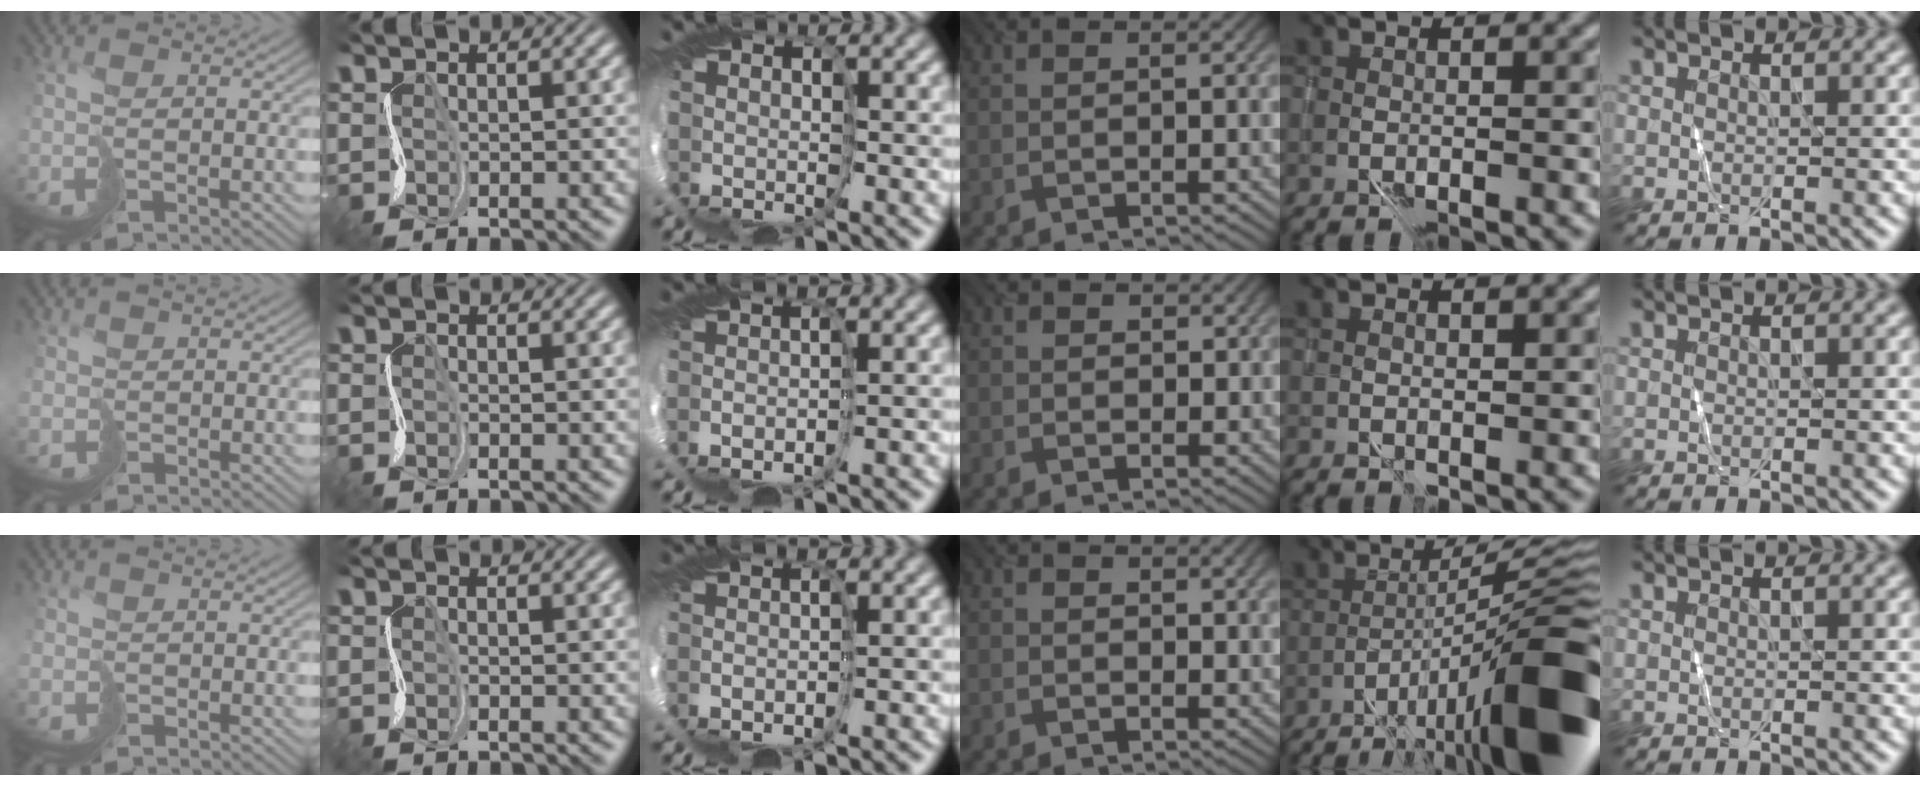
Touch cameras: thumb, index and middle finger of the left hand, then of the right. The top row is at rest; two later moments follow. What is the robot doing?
{"motion": "cut", "object": "paper bag"}